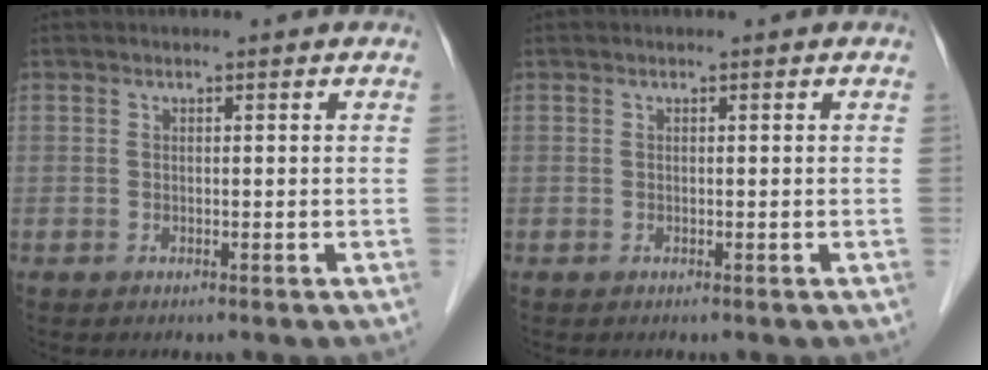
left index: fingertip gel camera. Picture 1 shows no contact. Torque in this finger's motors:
{"motor_torque": [0.00, 0.00, 0.00, -0.01]}